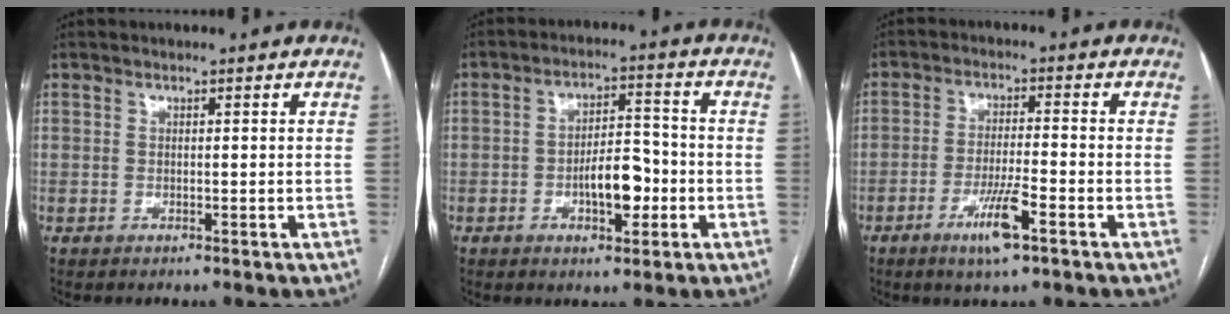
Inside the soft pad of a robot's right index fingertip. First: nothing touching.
{"total": 7.3, "force": [-2.2, 2.9, 6.4], "torque": [-0.106, 0.012, -0.032]}
{"total": 6.8, "force": [-3.6, 0.4, 5.7], "torque": [-0.108, -0.010, -0.064]}